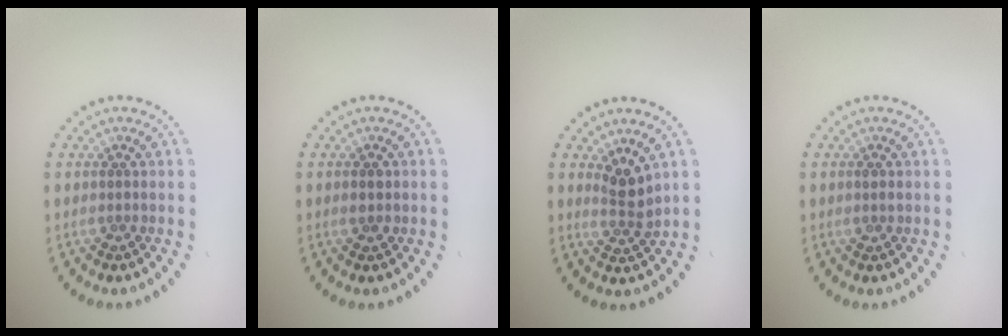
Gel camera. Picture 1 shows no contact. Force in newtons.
{"total": 1.0, "press": 1.0, "slide": 0.1}
{"total": 2.4, "press": 1.8, "slide": 1.5}
{"total": 0.7, "press": 0.7, "slide": 0.3}